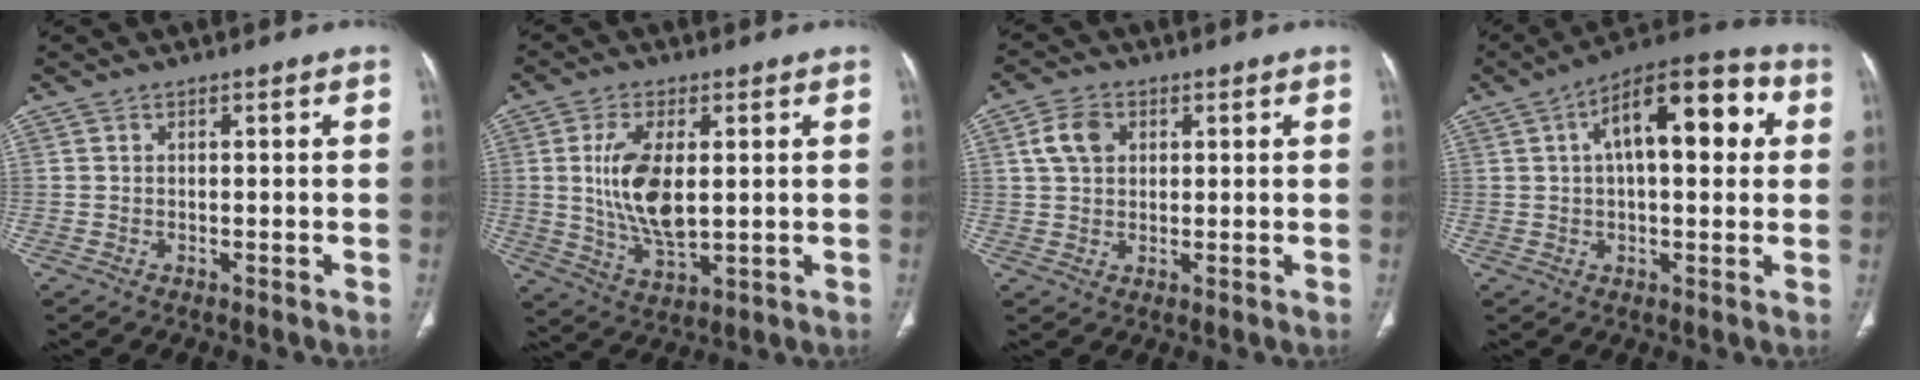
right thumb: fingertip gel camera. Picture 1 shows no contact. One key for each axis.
{"total": 11.8, "fx": 1.3, "fy": 5.6, "fz": 10.3, "tx": -0.203, "ty": -0.017, "tz": 0.034}
{"total": 5.5, "fx": 1.7, "fy": 4.1, "fz": 3.3, "tx": -0.054, "ty": 0.004, "tz": 0.031}
{"total": 16.6, "fx": 4.1, "fy": 7.4, "fz": 14.3, "tx": -0.182, "ty": 0.028, "tz": 0.052}